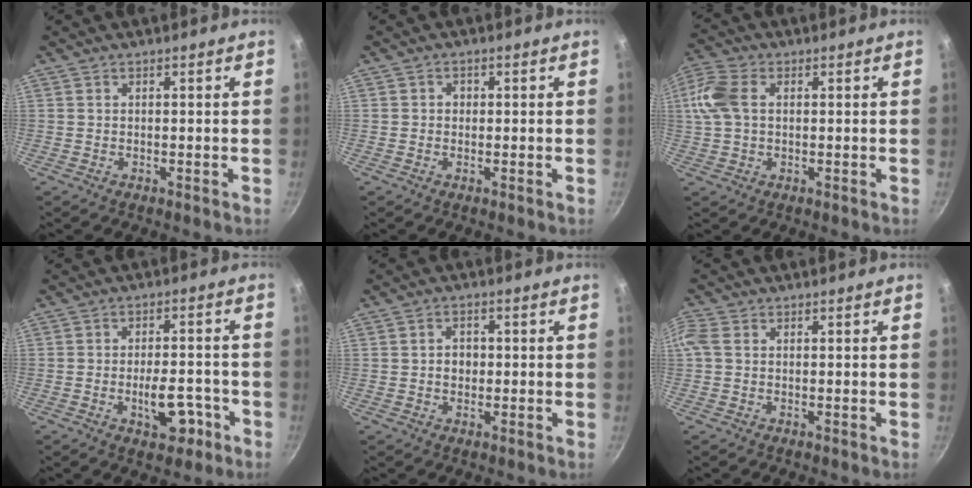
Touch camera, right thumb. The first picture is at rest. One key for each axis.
{"total": 1.4, "fx": 0.1, "fy": 1.2, "fz": 0.7, "tx": -0.004, "ty": 0.003, "tz": -0.002}
{"total": 8.1, "fx": 1.5, "fy": 5.2, "fz": 6.0, "tx": -0.151, "ty": 0.020, "tz": 0.028}
{"total": 7.5, "fx": -3.1, "fy": 3.8, "fz": 5.6, "tx": -0.072, "ty": 0.023, "tz": -0.043}
{"total": 3.2, "fx": 0.0, "fy": 2.5, "fz": 2.0, "tx": -0.023, "ty": 0.007, "tz": -0.002}
{"total": 3.2, "fx": 0.6, "fy": 2.2, "fz": 2.2, "tx": -0.073, "ty": 0.017, "tz": 0.012}